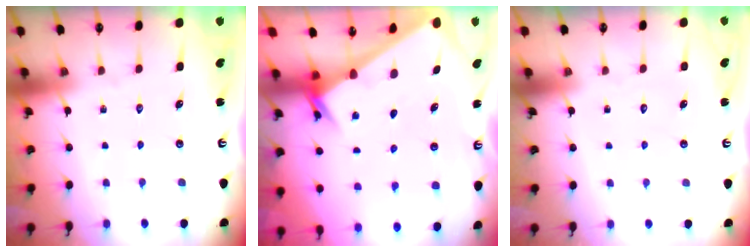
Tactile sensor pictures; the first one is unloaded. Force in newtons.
{"total": 2.1, "press": 2.1, "slide": 0.3}
{"total": 1.6, "press": 1.6, "slide": 0.1}